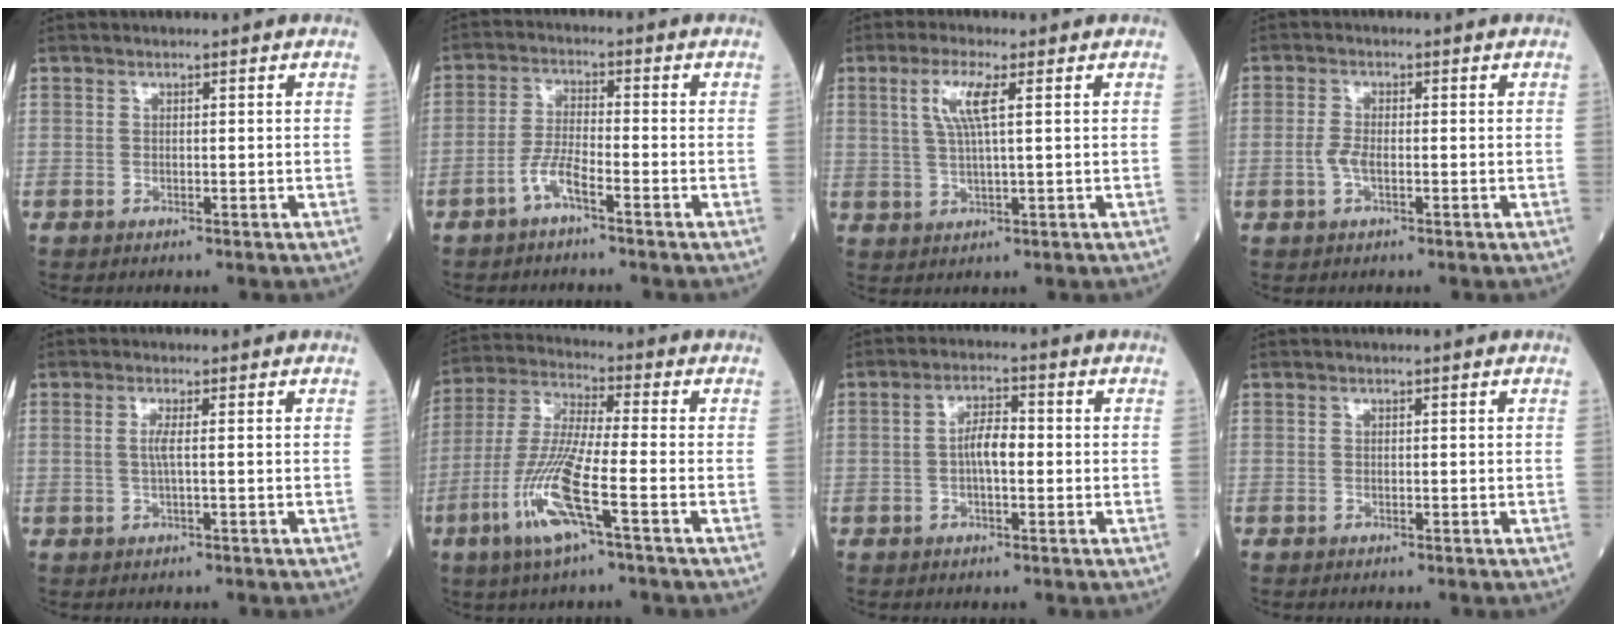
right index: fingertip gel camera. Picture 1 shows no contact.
{"total": 4.2, "force": [-2.7, 0.4, 3.2], "torque": [-0.067, 0.006, -0.056]}
{"total": 5.3, "force": [1.8, 0.3, 5.0], "torque": [-0.105, 0.004, 0.037]}
{"total": 2.5, "force": [-0.6, 1.0, 2.2], "torque": [-0.051, 0.002, -0.012]}
{"total": 1.7, "force": [0.1, -0.1, 1.7], "torque": [-0.043, 0.000, -0.001]}
{"total": 12.2, "force": [-5.1, 0.5, 11.0], "torque": [-0.239, -0.012, -0.105]}
{"total": 4.3, "force": [-0.3, 1.4, 4.0], "torque": [-0.079, 0.011, -0.009]}
{"total": 0.0}